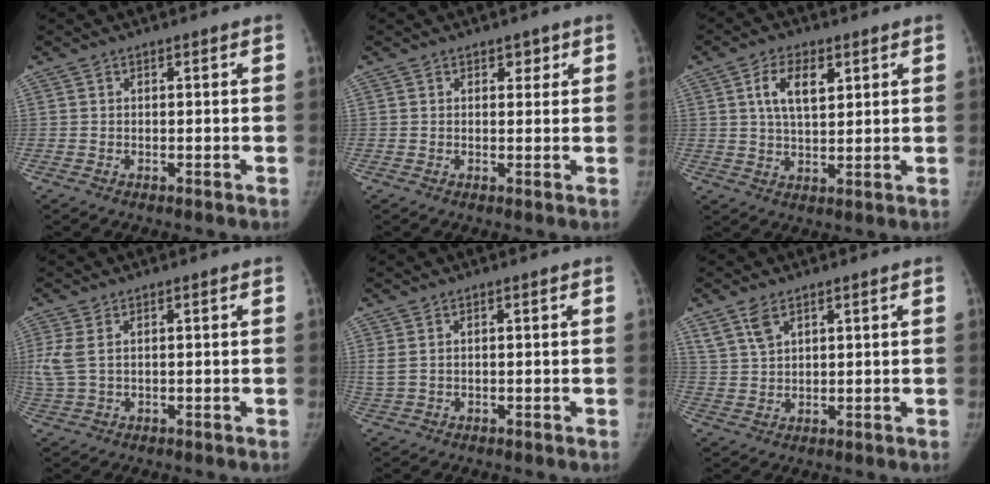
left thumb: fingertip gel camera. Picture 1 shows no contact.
{"total": 1.8, "force": [1.1, 1.2, 0.8], "torque": [0.008, -0.004, 0.012]}
{"total": 7.4, "force": [2.9, 3.8, 5.7], "torque": [-0.089, -0.010, 0.054]}
{"total": 4.6, "force": [1.1, 2.5, 3.7], "torque": [-0.113, 0.008, 0.030]}
{"total": 2.0, "force": [0.7, 0.9, 1.6], "torque": [-0.052, 0.009, 0.023]}
{"total": 4.2, "force": [2.8, 2.0, 2.4], "torque": [-0.043, -0.009, 0.063]}